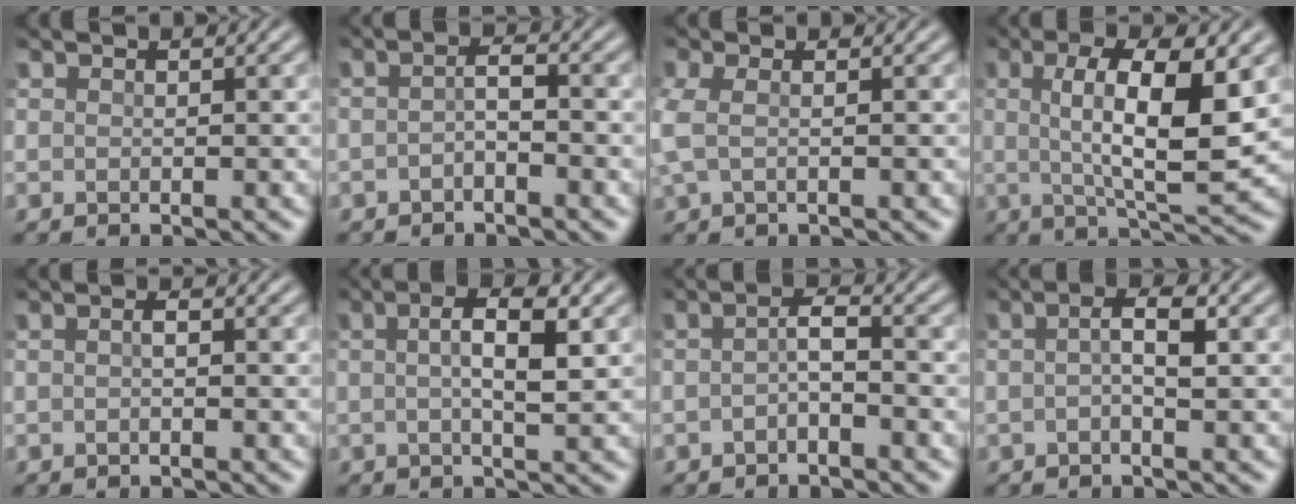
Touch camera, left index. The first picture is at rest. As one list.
[{"total": 1.7, "force": [-1.0, 0.4, 1.3], "torque": [-0.029, 0.002, -0.023]}, {"total": 2.2, "force": [-0.2, 1.0, 1.9], "torque": [-0.058, 0.004, -0.010]}, {"total": 8.8, "force": [1.1, 2.5, 8.4], "torque": [-0.133, -0.006, 0.017]}, {"total": 0.9, "force": [-0.4, 0.2, 0.7], "torque": [-0.018, 0.002, -0.009]}, {"total": 4.3, "force": [0.5, 1.1, 4.2], "torque": [-0.071, 0.006, 0.004]}, {"total": 1.9, "force": [-1.0, 0.5, 1.6], "torque": [-0.034, 0.003, -0.024]}, {"total": 2.6, "force": [-0.2, 0.6, 2.5], "torque": [-0.046, 0.008, -0.011]}]